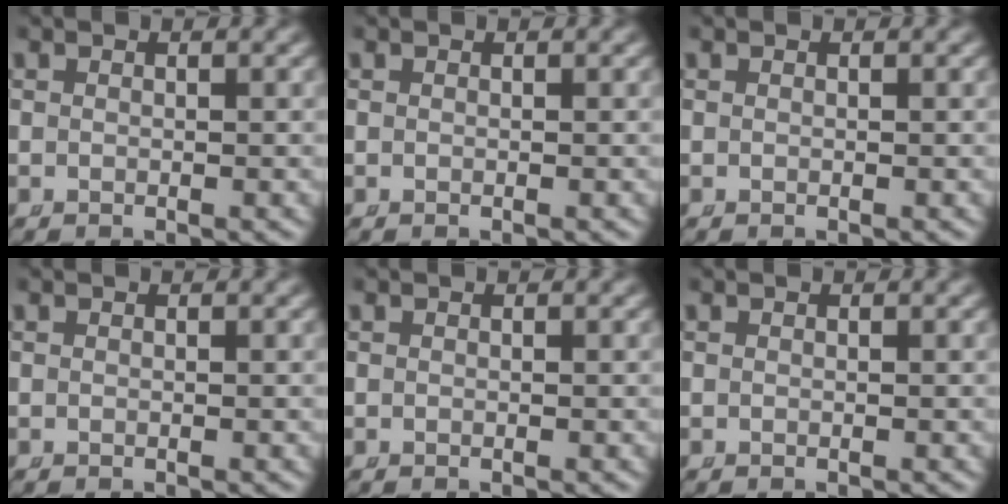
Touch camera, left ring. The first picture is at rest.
{"total": 0.0}
{"total": 0.0}
{"total": 0.0}
{"total": 0.0}
{"total": 0.0}